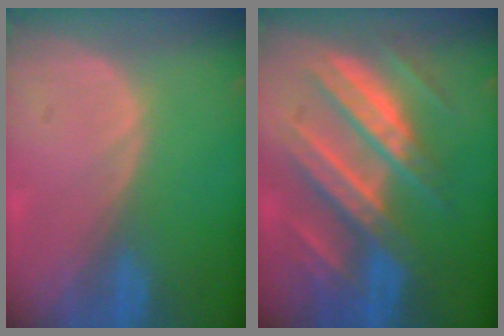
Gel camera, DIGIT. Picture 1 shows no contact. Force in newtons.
{"total": 11.3, "press": 11.2, "slide": 1.1}